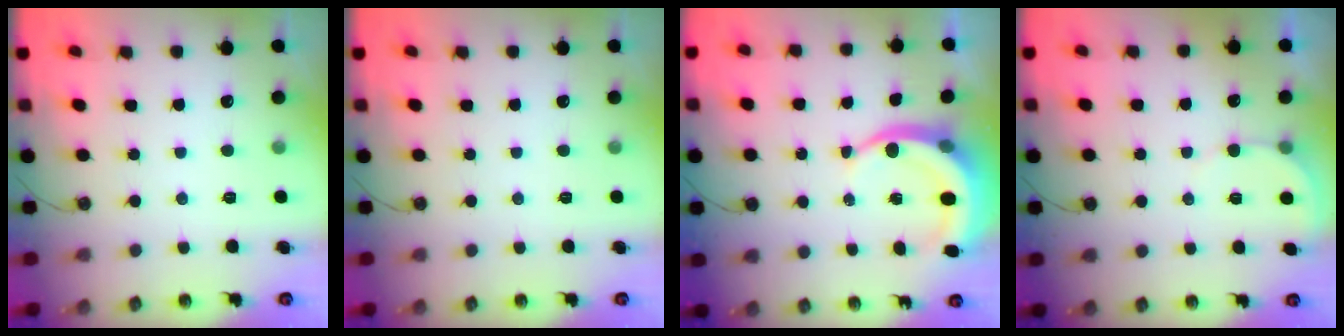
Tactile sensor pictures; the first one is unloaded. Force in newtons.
{"total": 0.0}
{"total": 7.9, "press": 7.8, "slide": 1.0}
{"total": 3.6, "press": 3.5, "slide": 1.1}